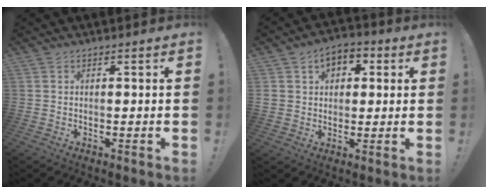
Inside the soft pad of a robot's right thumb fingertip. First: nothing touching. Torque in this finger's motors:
{"motor_torque": [0.06, 0.12, 0.14, 0.18, 0.00]}